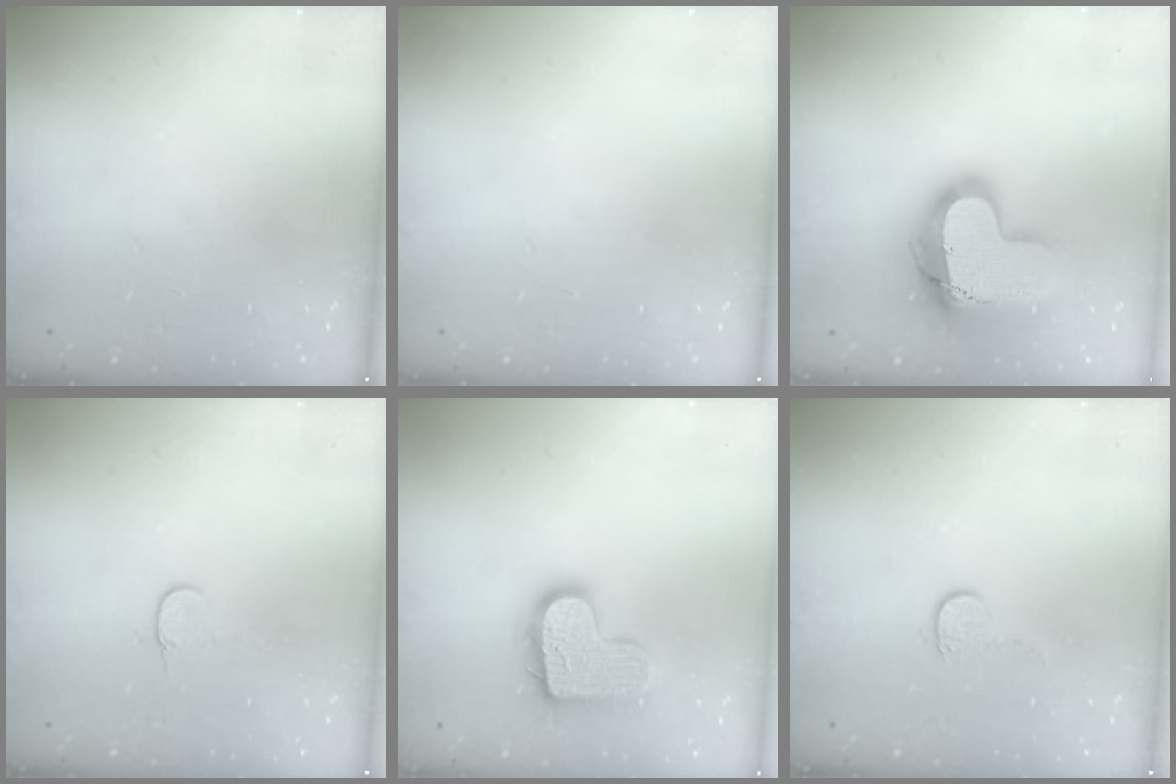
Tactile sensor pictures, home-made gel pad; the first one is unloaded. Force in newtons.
{"total": 0.0}
{"total": 23.1, "press": 23.0, "slide": 1.7}
{"total": 3.8, "press": 3.8, "slide": 0.4}
{"total": 14.2, "press": 14.2, "slide": 0.8}
{"total": 3.9, "press": 3.9, "slide": 0.4}